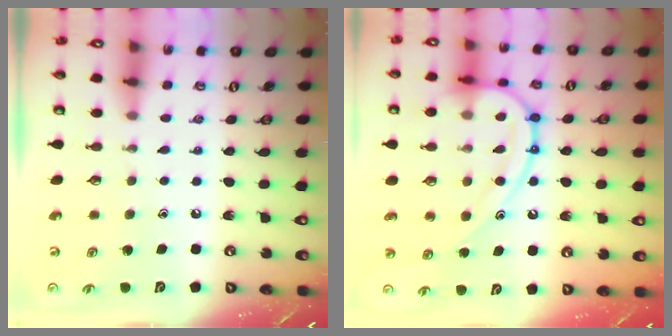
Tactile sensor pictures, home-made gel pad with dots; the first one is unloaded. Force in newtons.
{"total": 16.0, "press": 16.0, "slide": 1.5}